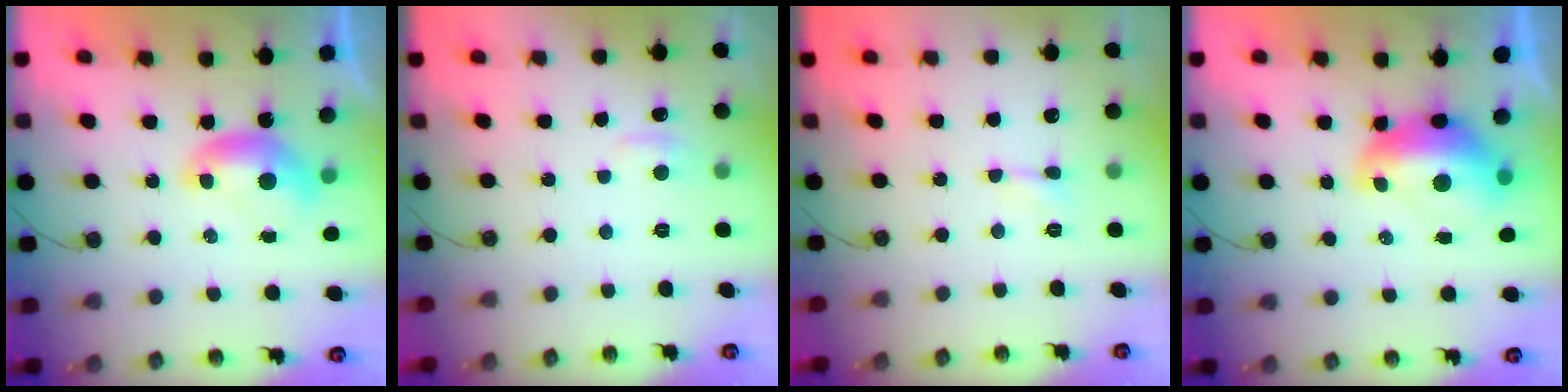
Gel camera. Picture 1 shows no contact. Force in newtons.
{"total": 1.0, "press": 0.7, "slide": 0.7}
{"total": 2.3, "press": 2.2, "slide": 0.6}
{"total": 3.0, "press": 2.9, "slide": 0.7}